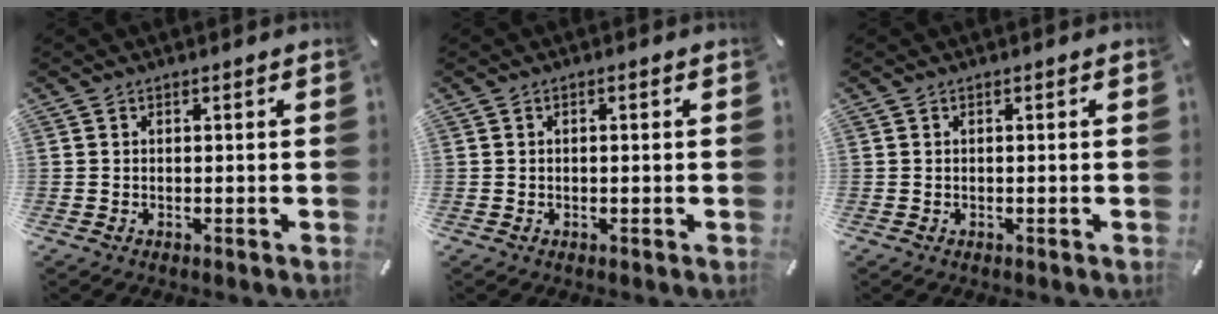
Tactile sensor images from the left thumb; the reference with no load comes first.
{"total": 0.7, "force": [-0.1, 0.2, 0.7], "torque": [-0.012, 0.001, -0.002]}
{"total": 0.0}